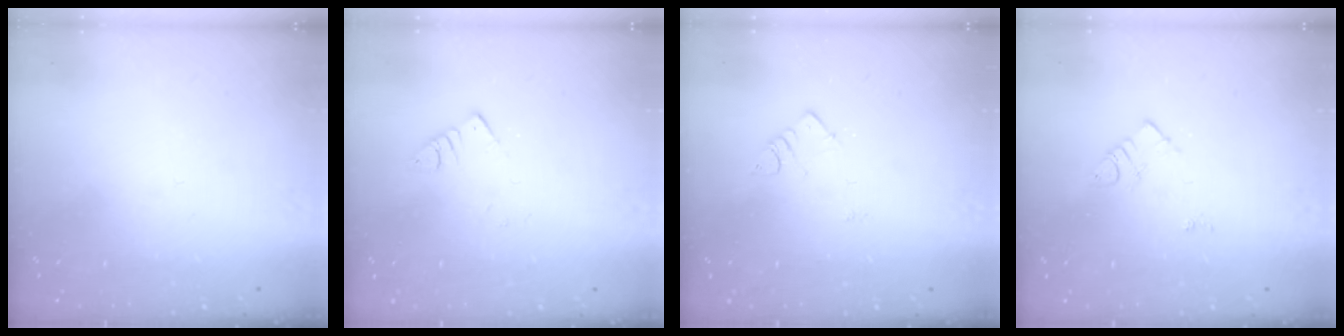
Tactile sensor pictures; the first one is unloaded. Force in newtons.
{"total": 2.4, "press": 2.4, "slide": 0.4}
{"total": 3.2, "press": 3.1, "slide": 0.4}
{"total": 5.0, "press": 4.9, "slide": 0.7}